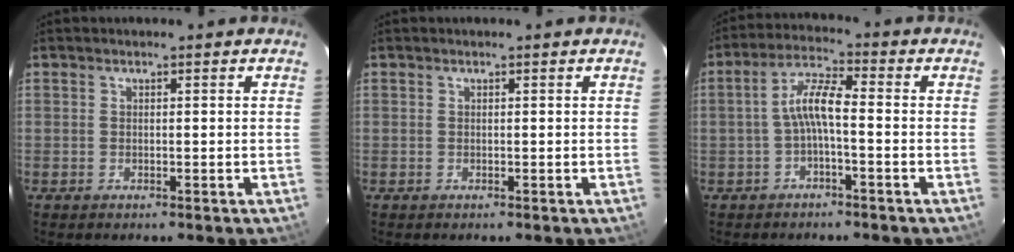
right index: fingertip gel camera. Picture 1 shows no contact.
{"total": 0.0}
{"total": 5.6, "force": [-1.6, 1.1, 5.3], "torque": [-0.117, 0.017, -0.031]}